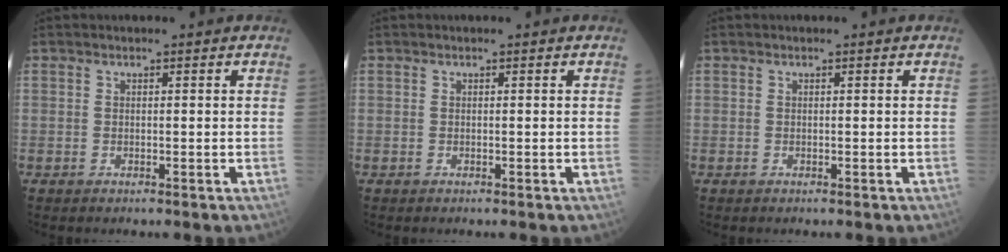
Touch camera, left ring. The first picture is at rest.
{"total": 0.0}
{"total": 0.0}